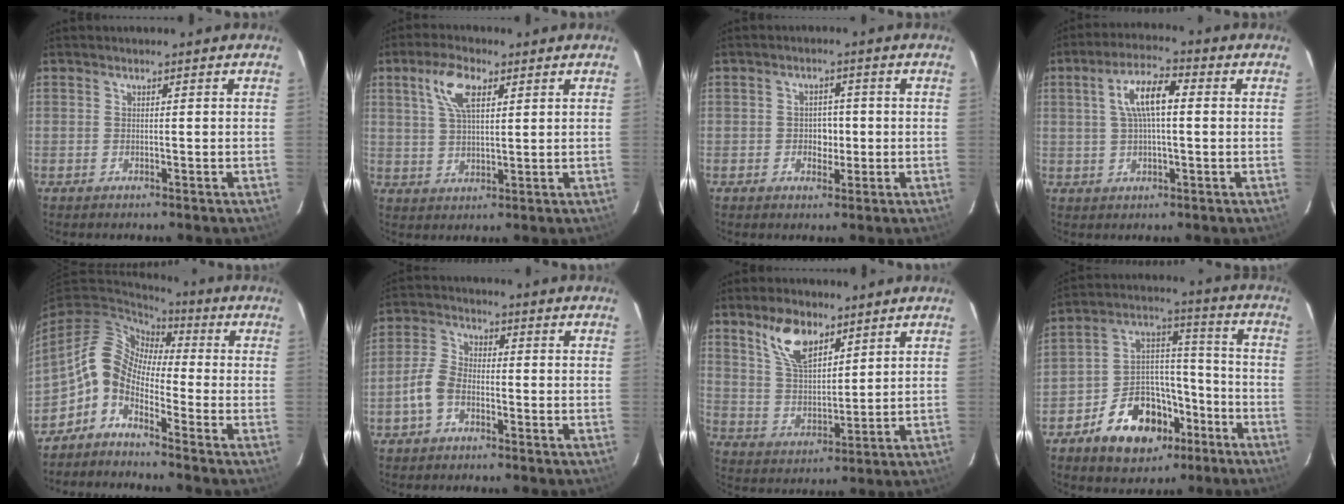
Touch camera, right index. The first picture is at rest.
{"total": 7.6, "force": [3.4, 3.3, 5.9], "torque": [-0.114, 0.015, 0.067]}
{"total": 3.2, "force": [-0.5, 2.6, 1.7], "torque": [-0.027, 0.008, -0.006]}
{"total": 8.2, "force": [1.5, 2.8, 7.5], "torque": [-0.142, 0.018, 0.028]}
{"total": 8.2, "force": [-3.0, 5.4, 5.5], "torque": [-0.102, 0.020, -0.081]}
{"total": 5.2, "force": [-2.4, 3.3, 3.2], "torque": [-0.073, 0.013, -0.048]}
{"total": 9.6, "force": [6.1, 4.5, 5.9], "torque": [-0.108, 0.010, 0.124]}
{"total": 15.5, "force": [-8.5, 10.2, 8.1], "torque": [-0.154, 0.042, -0.121]}